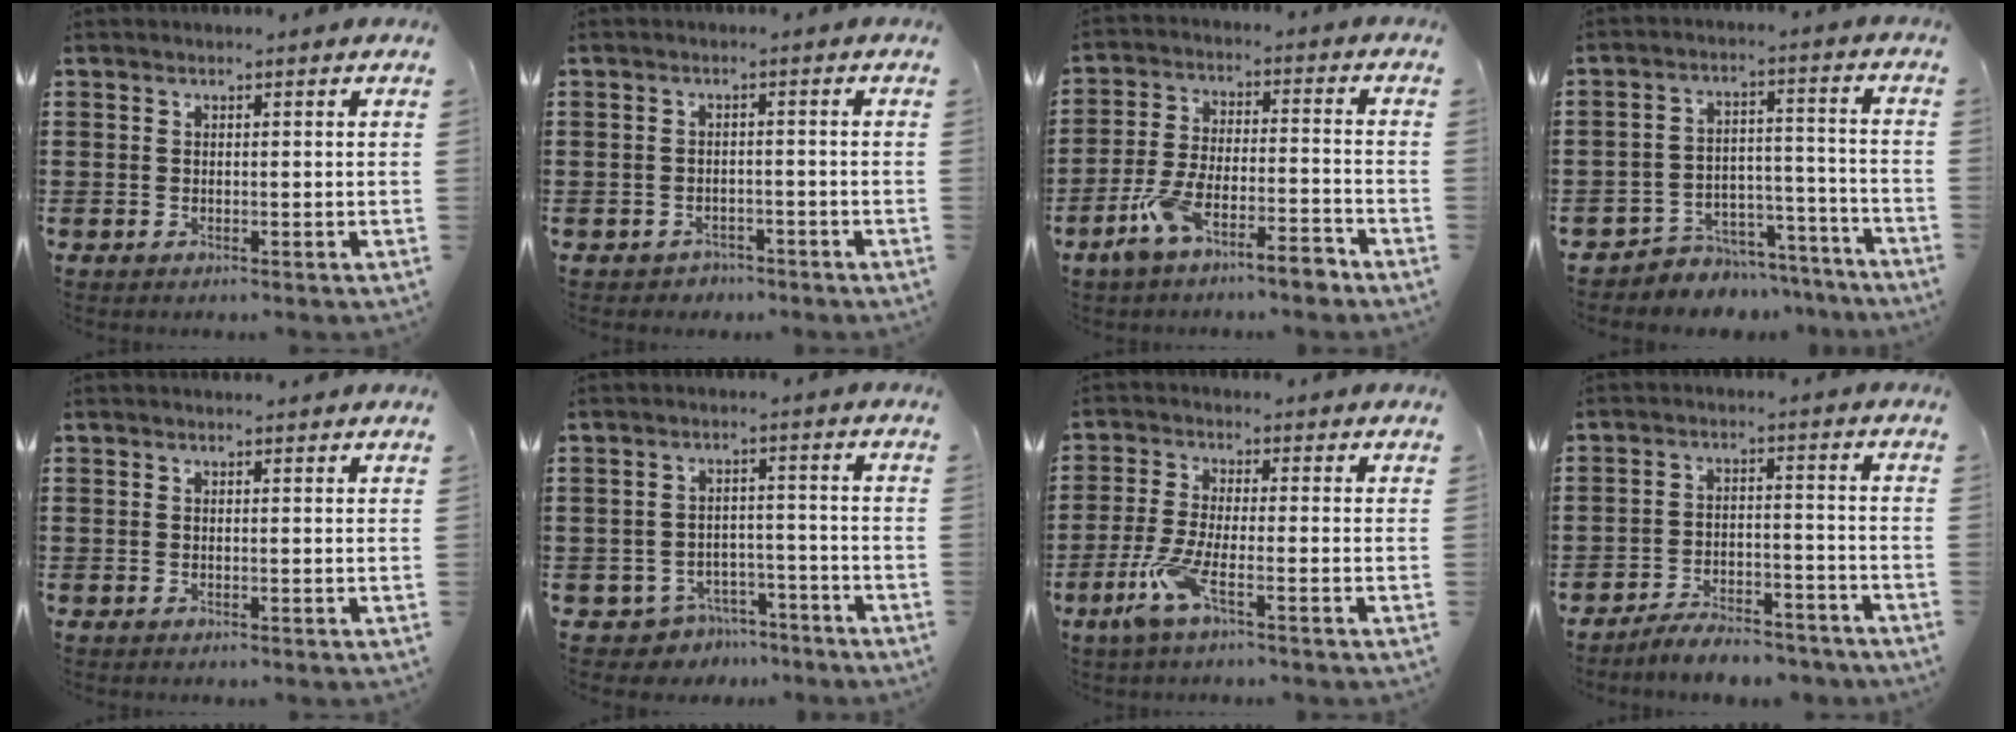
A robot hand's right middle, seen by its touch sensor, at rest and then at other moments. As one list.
[{"total": 1.7, "force": [-1.6, 0.6, -0.1], "torque": [-0.006, 0.000, -0.035]}, {"total": 8.1, "force": [-6.5, 1.2, 4.7], "torque": [-0.108, -0.003, -0.129]}, {"total": 5.5, "force": [-5.1, 2.0, 0.1], "torque": [-0.003, 0.022, -0.102]}, {"total": 0.0}, {"total": 4.0, "force": [-3.9, 1.2, 0.2], "torque": [-0.020, 0.004, -0.082]}, {"total": 5.9, "force": [-3.0, 1.0, 5.0], "torque": [-0.126, -0.017, -0.061]}, {"total": 5.3, "force": [-5.2, 0.6, 0.9], "torque": [-0.014, 0.007, -0.102]}]